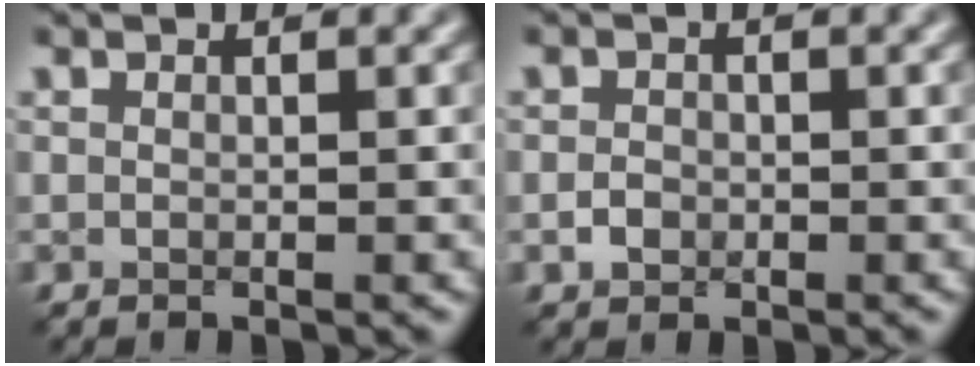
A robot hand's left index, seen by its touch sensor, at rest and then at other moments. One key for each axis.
{"total": 1.3, "fx": -0.4, "fy": 1.0, "fz": 0.6, "tx": -0.008, "ty": 0.000, "tz": -0.010}